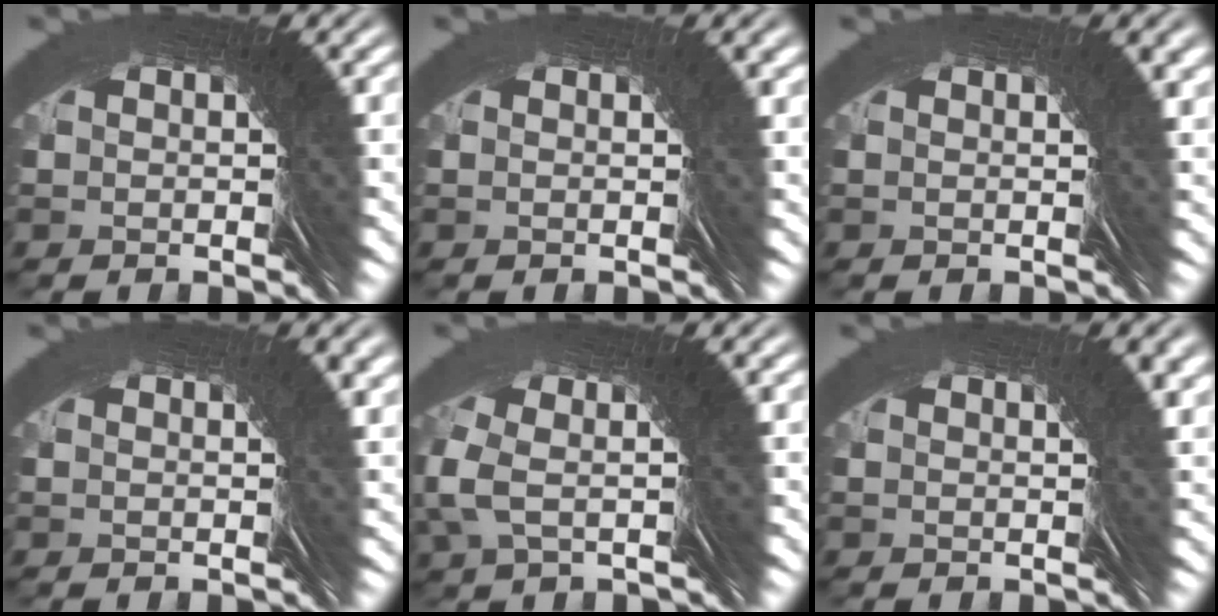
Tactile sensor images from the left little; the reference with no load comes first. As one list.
[{"total": 2.5, "force": [0.5, -2.1, -1.3], "torque": [0.031, 0.016, 0.006]}, {"total": 3.3, "force": [0.5, -2.8, -1.7], "torque": [0.036, 0.019, 0.005]}, {"total": 3.7, "force": [0.5, -3.2, -1.9], "torque": [0.041, 0.022, 0.005]}, {"total": 3.1, "force": [2.3, -2.1, 0.2], "torque": [0.010, 0.049, 0.020]}, {"total": 4.2, "force": [0.5, -3.6, -2.0], "torque": [0.043, 0.024, 0.004]}]